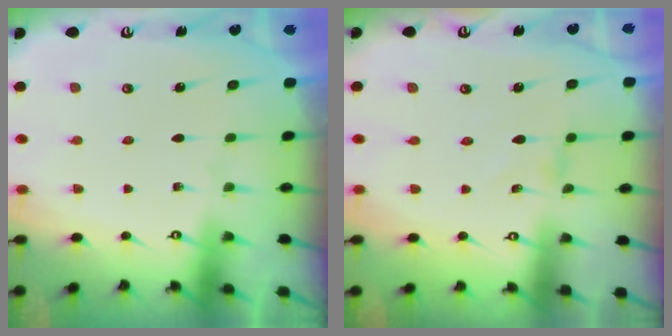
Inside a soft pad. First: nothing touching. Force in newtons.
{"total": 0.0}